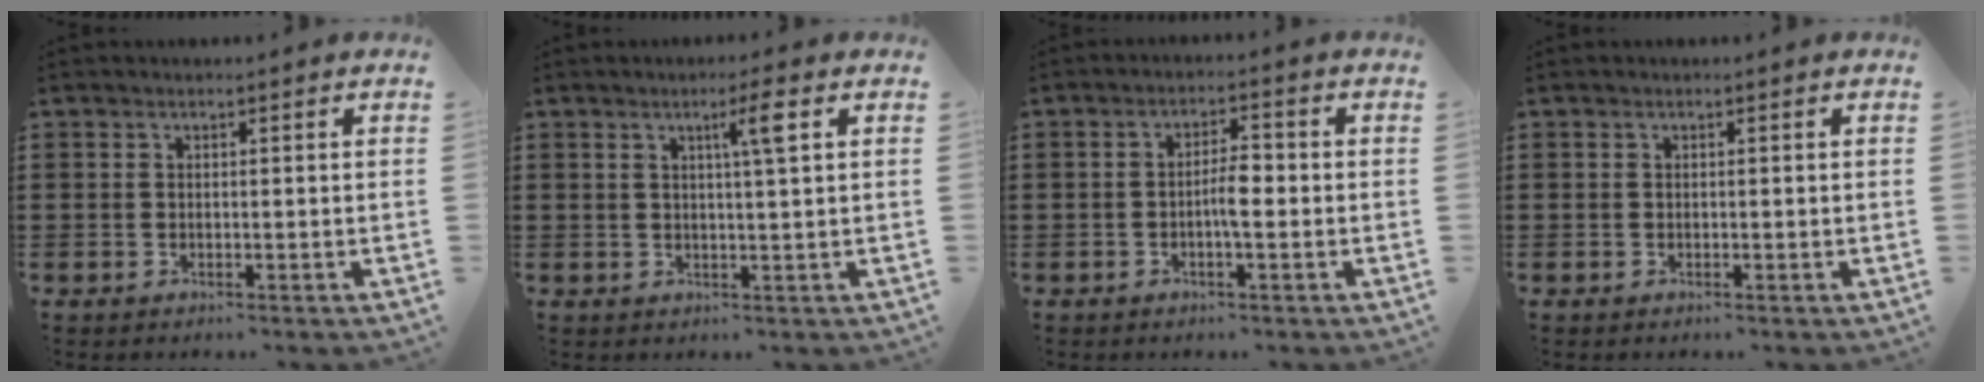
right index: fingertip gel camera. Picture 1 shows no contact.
{"total": 3.9, "force": [1.5, -0.3, 3.6], "torque": [-0.057, -0.008, 0.017]}
{"total": 4.0, "force": [-0.7, 1.0, 3.8], "torque": [-0.074, 0.002, -0.017]}
{"total": 0.0}